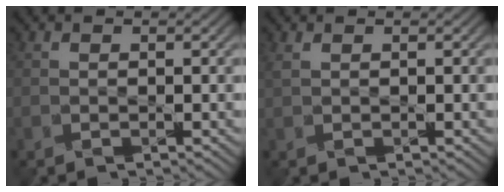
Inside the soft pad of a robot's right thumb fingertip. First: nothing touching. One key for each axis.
{"total": 0.8, "fx": 0.7, "fy": 0.2, "fz": 0.3, "tx": -0.011, "ty": 0.001, "tz": 0.016}